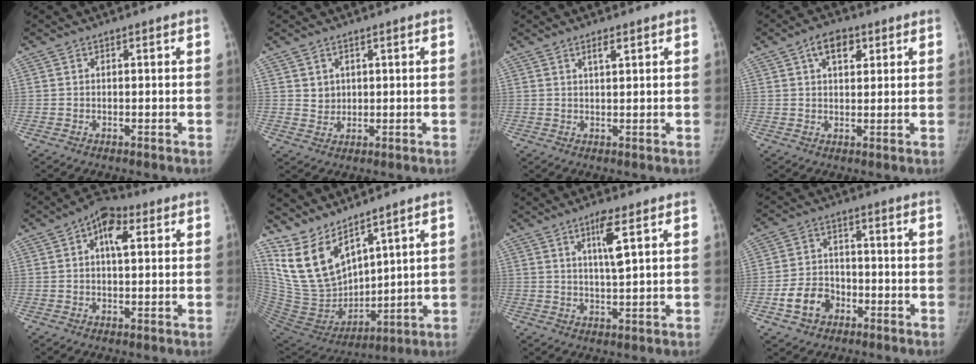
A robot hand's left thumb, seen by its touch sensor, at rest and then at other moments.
{"total": 2.7, "force": [1.0, 2.4, 0.8], "torque": [-0.003, -0.009, 0.023]}
{"total": 2.3, "force": [1.3, 0.7, 1.8], "torque": [-0.029, -0.005, 0.023]}
{"total": 6.2, "force": [2.7, 3.6, 4.2], "torque": [-0.049, -0.002, 0.040]}
{"total": 7.1, "force": [2.2, 3.8, 5.6], "torque": [-0.079, 0.011, 0.025]}
{"total": 13.8, "force": [10.1, 5.8, 7.5], "torque": [-0.117, -0.068, 0.225]}
{"total": 5.6, "force": [2.5, 0.7, 5.0], "torque": [-0.092, -0.013, 0.047]}
{"total": 8.0, "force": [-3.7, 6.1, 3.8], "torque": [-0.055, 0.029, -0.064]}